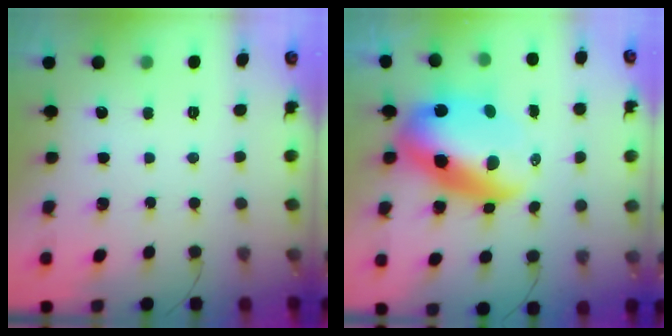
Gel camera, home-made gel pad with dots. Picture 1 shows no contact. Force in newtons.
{"total": 16.2, "press": 15.9, "slide": 3.1}